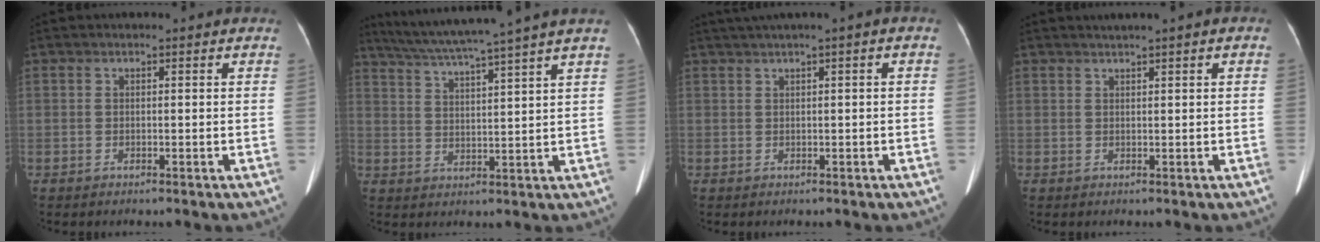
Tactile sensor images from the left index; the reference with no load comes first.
{"total": 13.0, "force": [10.9, -2.3, 6.7], "torque": [-0.118, 0.003, 0.163]}
{"total": 2.2, "force": [1.0, 0.1, 2.0], "torque": [-0.039, 0.020, 0.022]}
{"total": 2.0, "force": [1.3, 0.0, 1.6], "torque": [-0.031, 0.013, 0.023]}